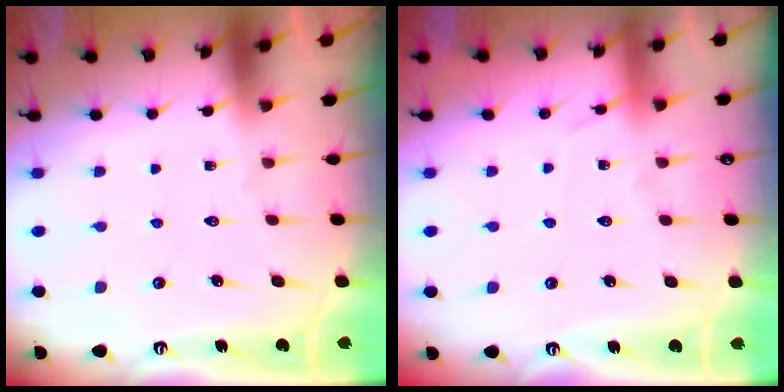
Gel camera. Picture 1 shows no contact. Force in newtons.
{"total": 4.8, "press": 4.8, "slide": 0.6}